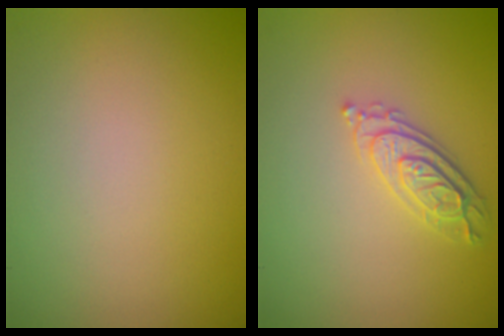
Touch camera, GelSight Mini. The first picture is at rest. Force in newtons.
{"total": 2.9, "press": 2.7, "slide": 1.0}